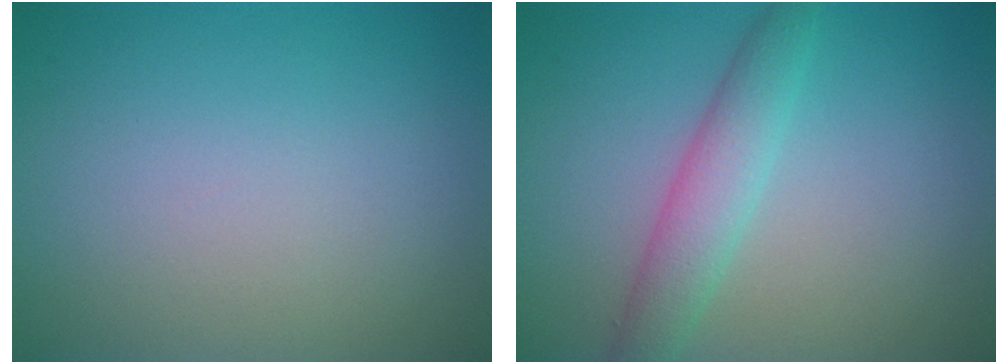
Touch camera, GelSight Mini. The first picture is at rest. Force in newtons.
{"total": 3.2, "press": 3.2, "slide": 0.1}